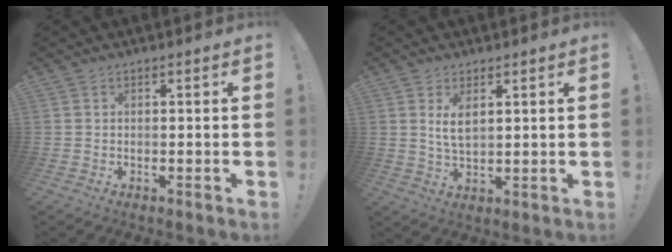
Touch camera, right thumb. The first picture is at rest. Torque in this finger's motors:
{"motor_torque": [-0.13, 0.26, 0.14, 0.30, 0.06]}